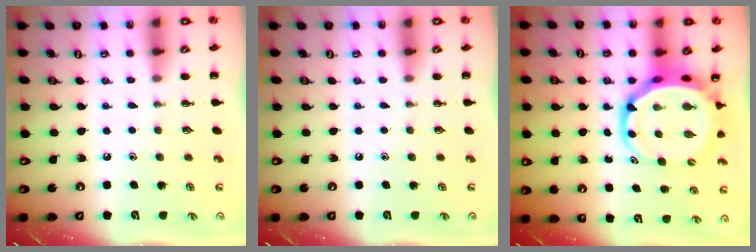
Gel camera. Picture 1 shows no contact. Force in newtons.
{"total": 0.0}
{"total": 8.3, "press": 7.9, "slide": 2.4}